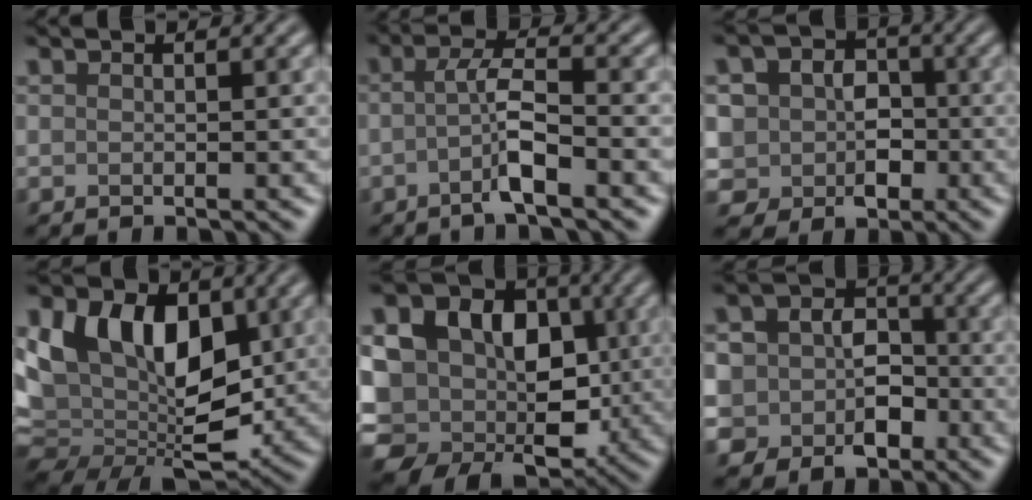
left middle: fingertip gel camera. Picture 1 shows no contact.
{"total": 3.7, "force": [-1.2, 0.5, 3.4], "torque": [-0.063, 0.009, -0.033]}
{"total": 6.8, "force": [-0.1, 6.1, 3.0], "torque": [-0.045, 0.018, -0.025]}
{"total": 12.2, "force": [1.0, 8.3, 8.9], "torque": [-0.155, 0.003, 0.005]}
{"total": 18.1, "force": [0.3, 14.5, 10.9], "torque": [-0.193, 0.015, 0.001]}
{"total": 8.6, "force": [-1.0, 7.4, 4.2], "torque": [-0.070, 0.008, -0.038]}